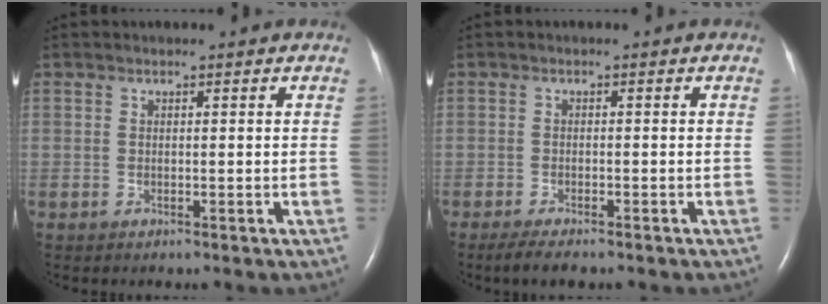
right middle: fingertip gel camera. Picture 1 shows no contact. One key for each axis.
{"total": 3.4, "fx": -2.7, "fy": 0.7, "fz": 2.0, "tx": -0.040, "ty": -0.009, "tz": -0.040}